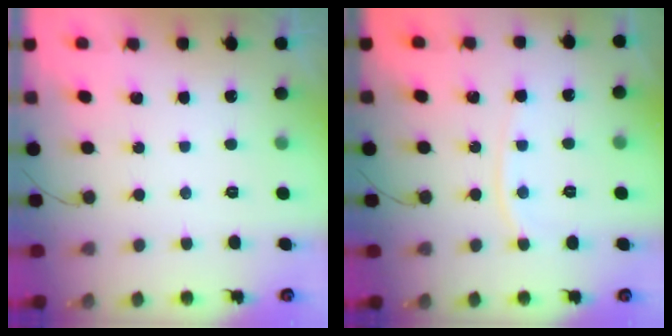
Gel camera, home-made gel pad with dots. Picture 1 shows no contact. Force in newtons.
{"total": 5.6, "press": 5.6, "slide": 0.9}